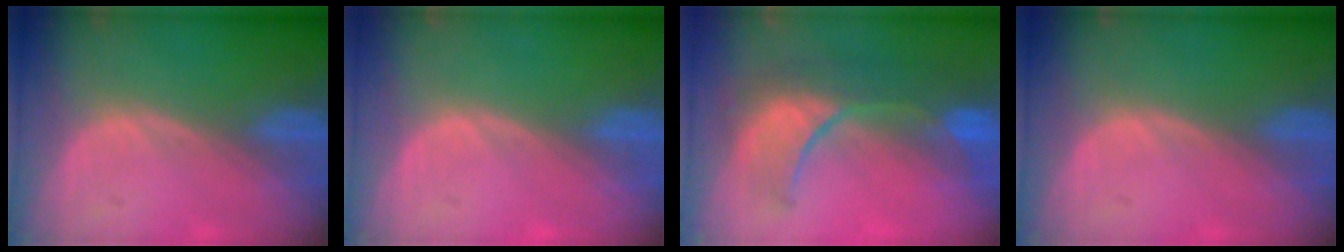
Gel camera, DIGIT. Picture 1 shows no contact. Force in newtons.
{"total": 0.0}
{"total": 10.0, "press": 9.2, "slide": 4.1}
{"total": 0.0}